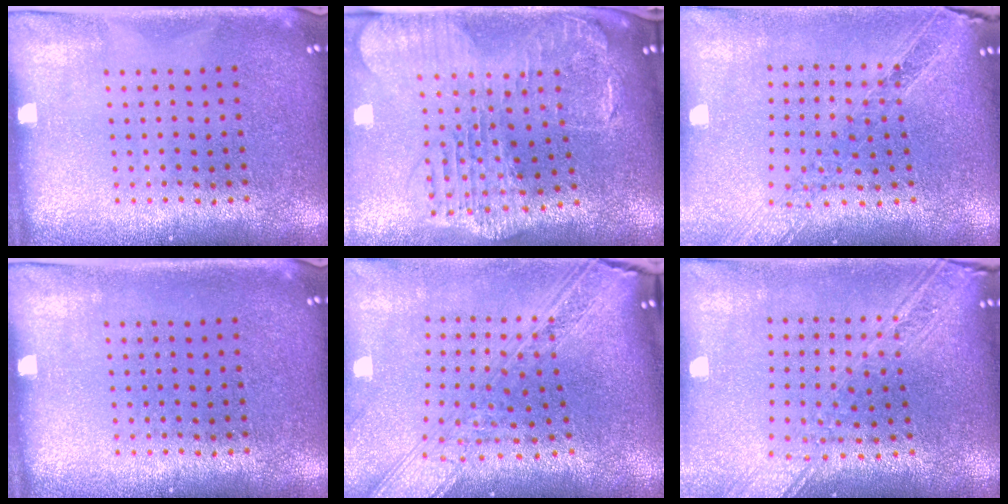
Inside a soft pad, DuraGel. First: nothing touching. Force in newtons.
{"total": 2.5, "press": 2.2, "slide": 1.2}
{"total": 1.1, "press": 1.1, "slide": 0.3}
{"total": 0.0}
{"total": 3.7, "press": 2.7, "slide": 2.6}
{"total": 2.7, "press": 2.1, "slide": 1.6}